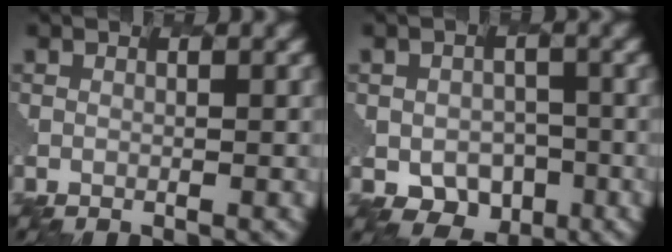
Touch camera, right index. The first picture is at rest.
{"total": 3.9, "force": [-1.6, 3.2, 1.5], "torque": [-0.034, -0.018, -0.019]}